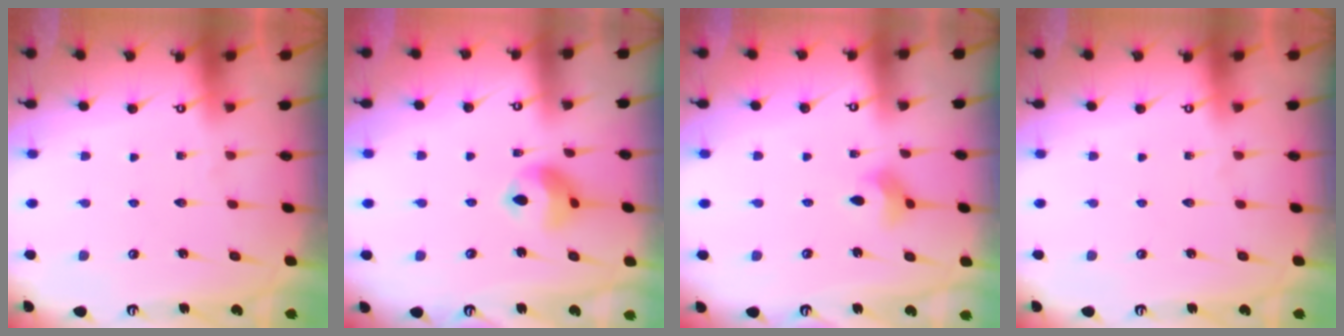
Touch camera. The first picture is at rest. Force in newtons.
{"total": 9.7, "press": 9.6, "slide": 0.9}
{"total": 5.9, "press": 5.6, "slide": 1.6}
{"total": 0.0}